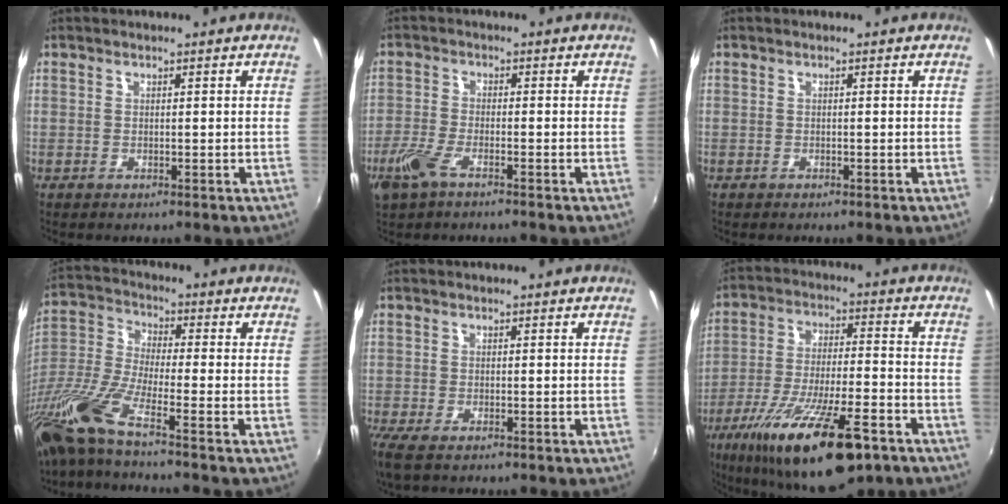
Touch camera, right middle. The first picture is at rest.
{"total": 5.5, "force": [-3.5, 1.8, 3.8], "torque": [-0.096, -0.010, -0.070]}
{"total": 0.5, "force": [-0.4, 0.2, 0.1], "torque": [-0.005, 0.000, -0.006]}
{"total": 12.4, "force": [-8.8, 0.1, 8.7], "torque": [-0.185, -0.027, -0.184]}
{"total": 4.6, "force": [-3.2, 1.4, 3.0], "torque": [-0.068, -0.018, -0.056]}
{"total": 22.2, "force": [-13.4, 5.9, 16.7], "torque": [-0.305, -0.047, -0.216]}